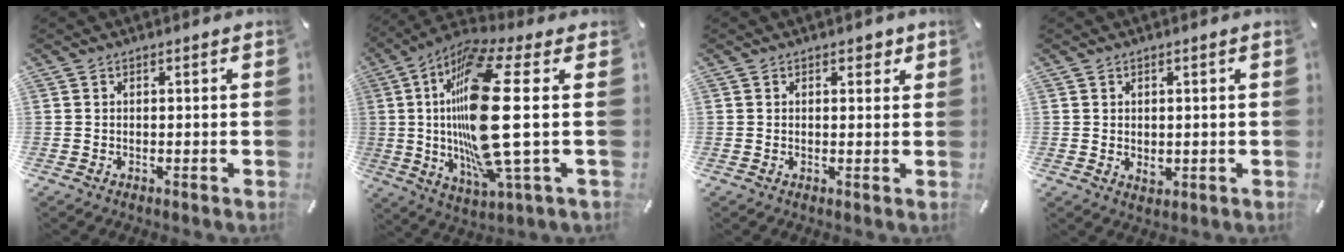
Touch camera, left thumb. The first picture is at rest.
{"total": 24.6, "force": [2.2, 5.7, 23.9], "torque": [-0.492, -0.033, 0.020]}
{"total": 1.8, "force": [0.9, 1.3, 0.9], "torque": [0.003, -0.004, 0.010]}
{"total": 1.7, "force": [0.2, 1.5, 0.8], "torque": [-0.007, 0.000, 0.000]}